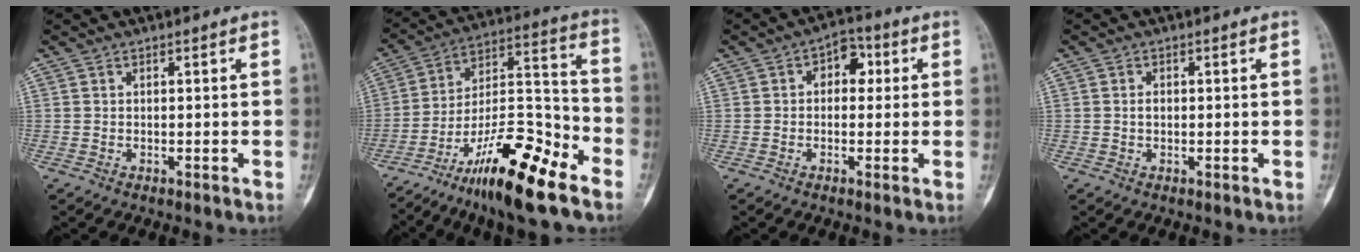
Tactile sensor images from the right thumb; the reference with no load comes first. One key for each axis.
{"total": 20.4, "fx": -13.0, "fy": 5.0, "fz": 14.9, "tx": -0.262, "ty": 0.084, "tz": -0.221}
{"total": 5.9, "fx": 1.1, "fy": 4.1, "fz": 4.2, "tx": -0.023, "ty": 0.011, "tz": 0.007}
{"total": 1.1, "fx": 0.0, "fy": 0.7, "fz": 0.8, "tx": -0.010, "ty": 0.002, "tz": 0.001}